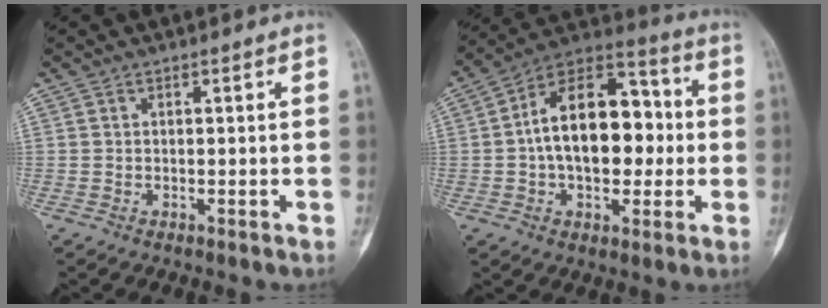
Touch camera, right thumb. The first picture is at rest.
{"total": 19.6, "force": [0.1, 11.9, 15.6], "torque": [-0.213, 0.037, -0.007]}